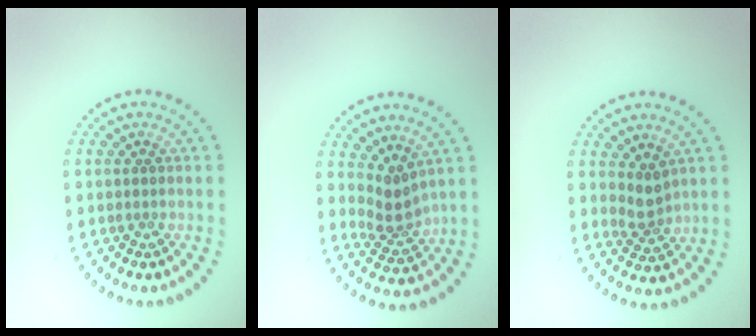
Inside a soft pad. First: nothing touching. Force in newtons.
{"total": 2.5, "press": 1.8, "slide": 1.8}
{"total": 2.0, "press": 1.6, "slide": 1.2}